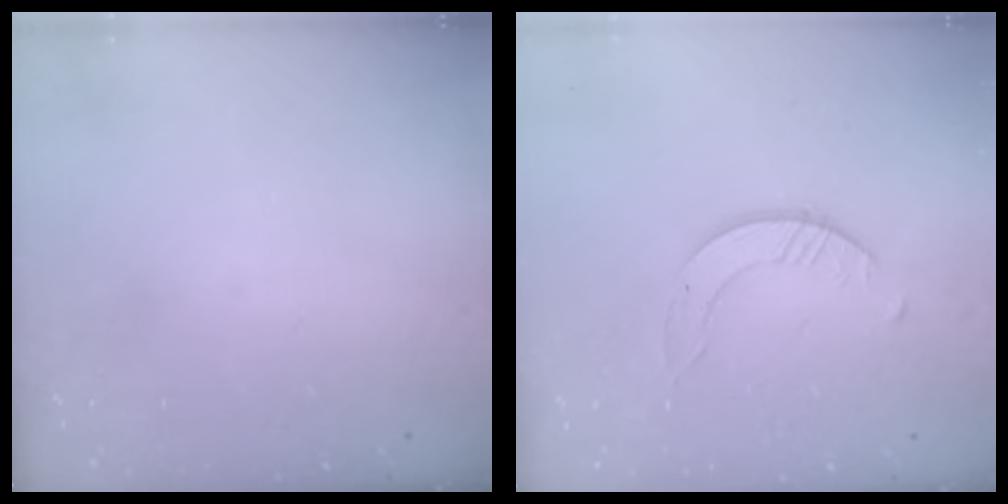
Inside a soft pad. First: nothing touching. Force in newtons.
{"total": 1.6, "press": 1.6, "slide": 0.2}